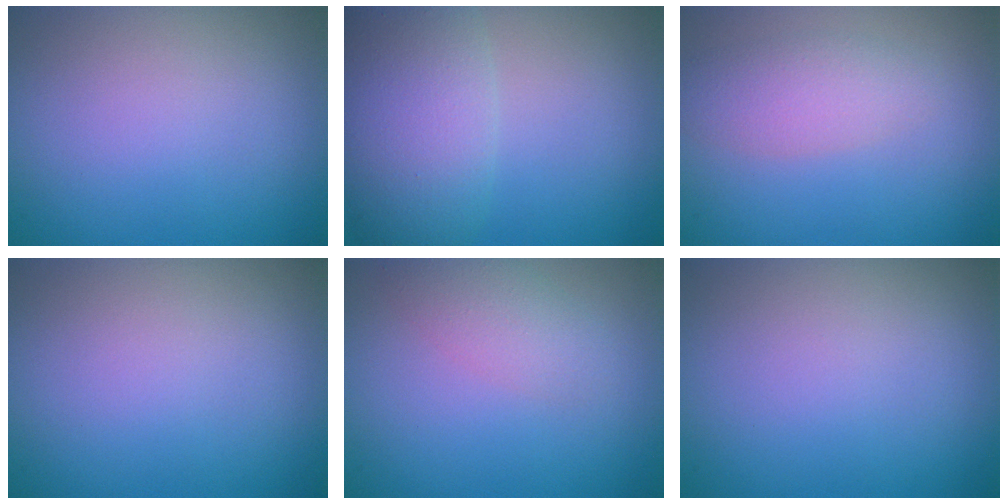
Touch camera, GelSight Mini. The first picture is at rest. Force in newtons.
{"total": 7.7, "press": 7.7, "slide": 0.2}
{"total": 2.8, "press": 2.8, "slide": 0.3}
{"total": 0.0}
{"total": 2.3, "press": 2.3, "slide": 0.1}
{"total": 0.0}